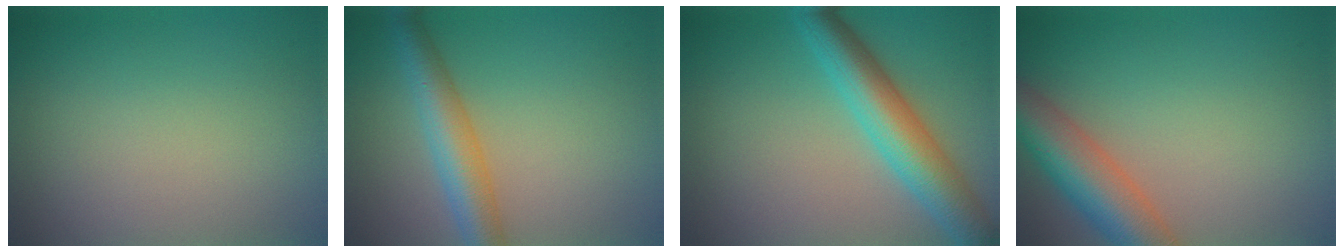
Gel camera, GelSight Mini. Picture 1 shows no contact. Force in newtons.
{"total": 5.1, "press": 5.1, "slide": 0.1}
{"total": 6.5, "press": 6.5, "slide": 0.2}
{"total": 7.2, "press": 7.2, "slide": 0.4}